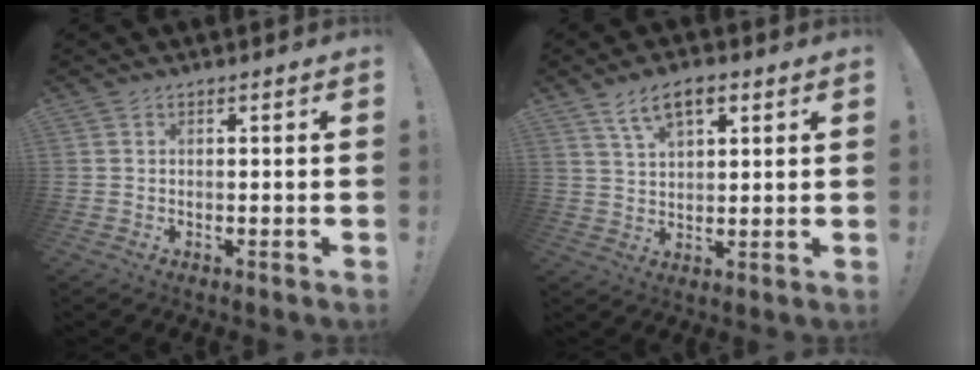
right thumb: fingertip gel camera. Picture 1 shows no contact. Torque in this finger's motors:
{"motor_torque": [0.01, 0.02, 0.68, 0.26, 0.00]}